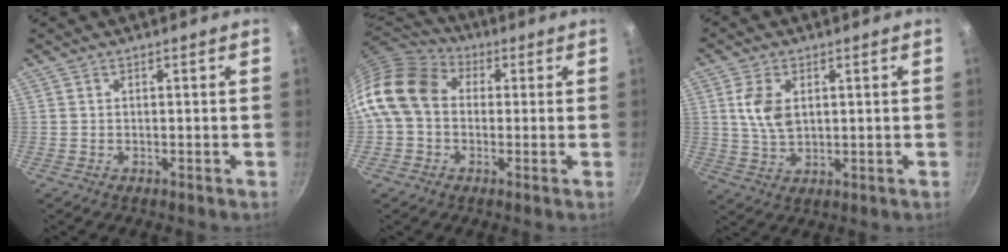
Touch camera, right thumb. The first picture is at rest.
{"total": 14.7, "force": [1.2, 11.4, 9.2], "torque": [-0.156, 0.029, 0.003]}
{"total": 6.8, "force": [1.6, 4.1, 5.2], "torque": [-0.097, -0.007, 0.034]}